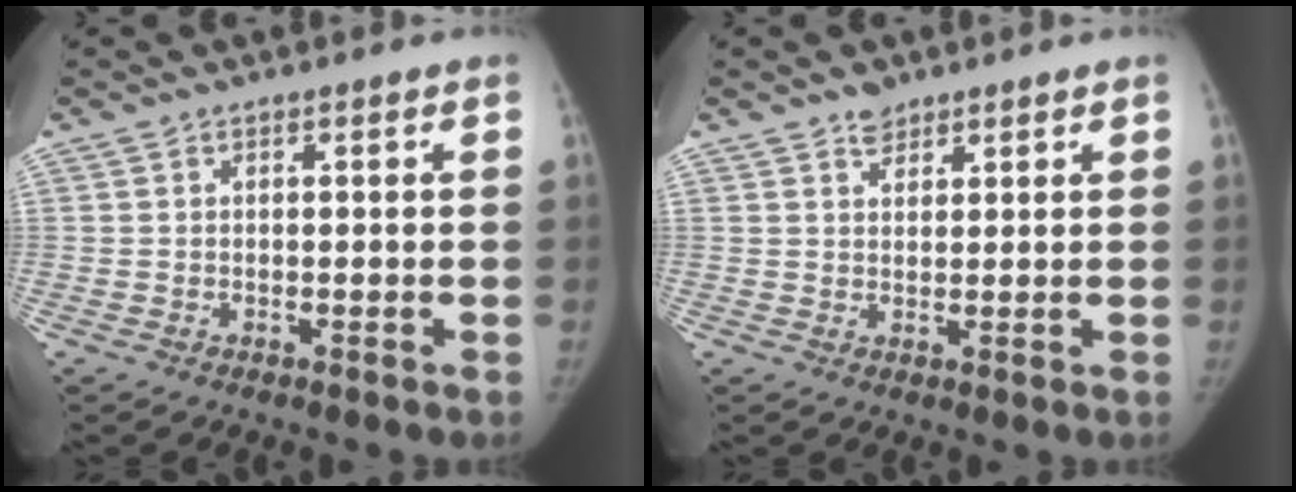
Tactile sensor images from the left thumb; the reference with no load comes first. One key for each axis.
{"total": 2.5, "fx": 2.0, "fy": 1.4, "fz": 0.5, "tx": 0.008, "ty": -0.013, "tz": 0.030}